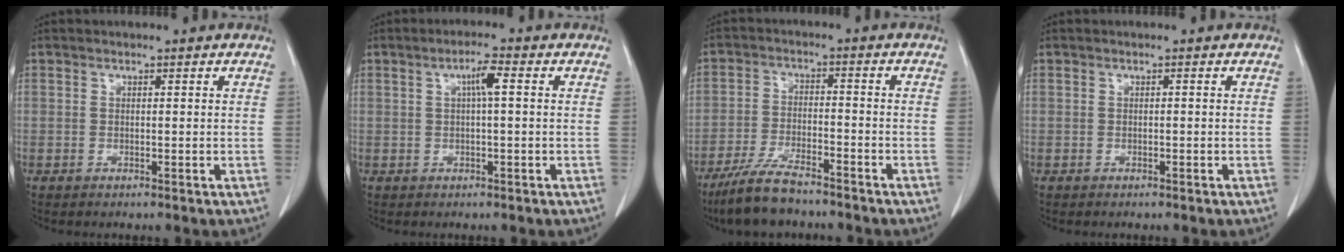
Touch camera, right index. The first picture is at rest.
{"total": 3.2, "force": [0.7, 0.4, 3.1], "torque": [-0.053, 0.009, 0.009]}
{"total": 8.3, "force": [-6.8, 1.4, 4.5], "torque": [-0.091, -0.022, -0.129]}
{"total": 0.0}